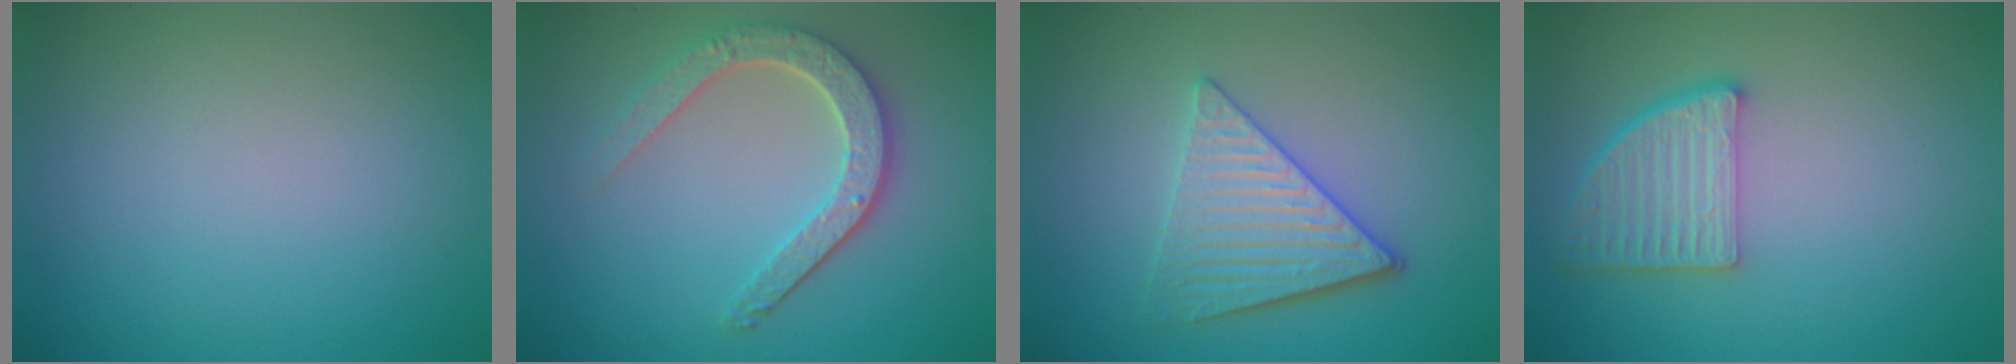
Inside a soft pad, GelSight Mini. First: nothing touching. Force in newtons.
{"total": 4.1, "press": 3.4, "slide": 2.3}
{"total": 4.5, "press": 3.7, "slide": 2.5}
{"total": 4.5, "press": 3.6, "slide": 2.7}